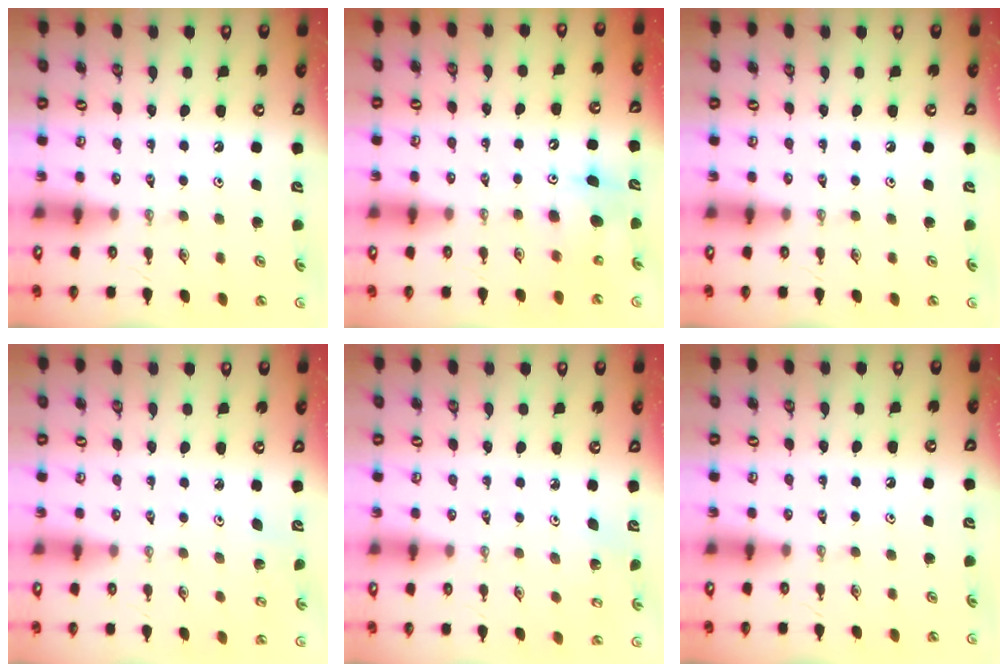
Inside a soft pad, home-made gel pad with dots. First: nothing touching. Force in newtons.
{"total": 8.2, "press": 8.1, "slide": 1.2}
{"total": 0.0}
{"total": 1.0, "press": 1.0, "slide": 0.1}
{"total": 2.6, "press": 2.6, "slide": 0.2}
{"total": 0.0}